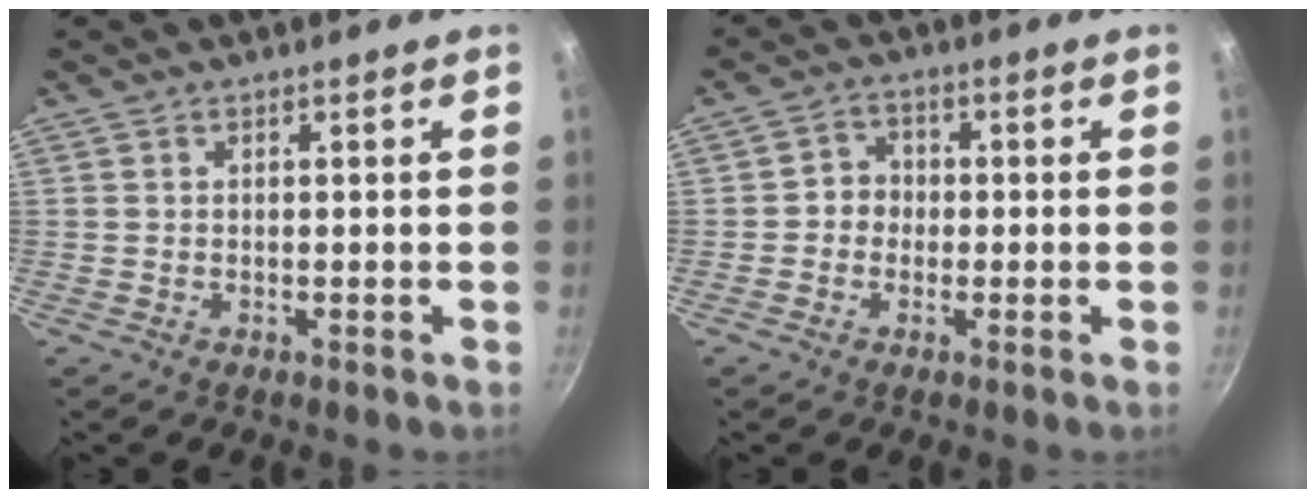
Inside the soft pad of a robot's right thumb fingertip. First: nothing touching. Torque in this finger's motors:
{"motor_torque": [0.29, -0.32, 0.15, -0.33, -0.01]}